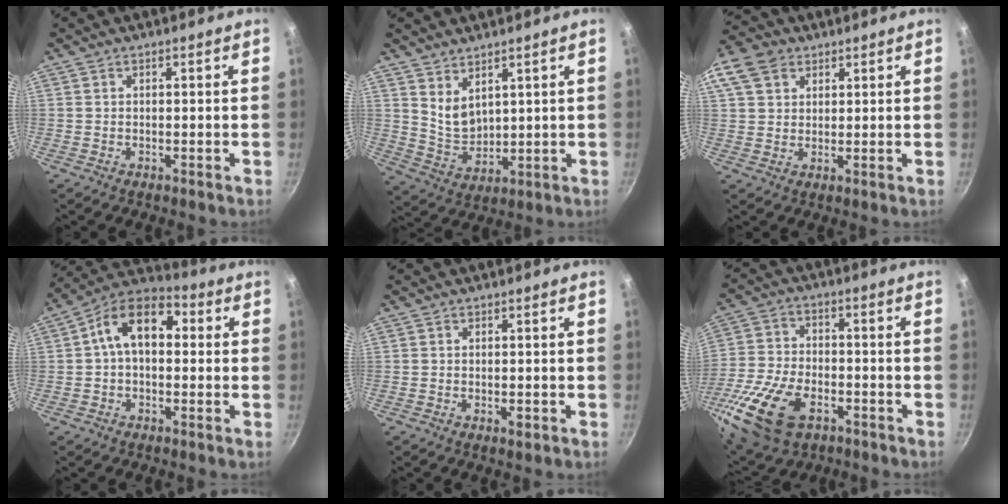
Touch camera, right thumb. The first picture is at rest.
{"total": 6.2, "force": [3.9, 3.4, 3.5], "torque": [-0.052, -0.040, 0.086]}
{"total": 11.7, "force": [5.5, 8.7, 5.6], "torque": [-0.114, 0.014, 0.096]}
{"total": 12.1, "force": [1.6, 7.8, 9.2], "torque": [-0.120, 0.035, 0.005]}
{"total": 1.3, "force": [-0.5, 0.5, 1.1], "torque": [-0.017, -0.002, -0.009]}
{"total": 19.4, "force": [-8.6, 11.7, 12.9], "torque": [-0.272, 0.015, -0.158]}